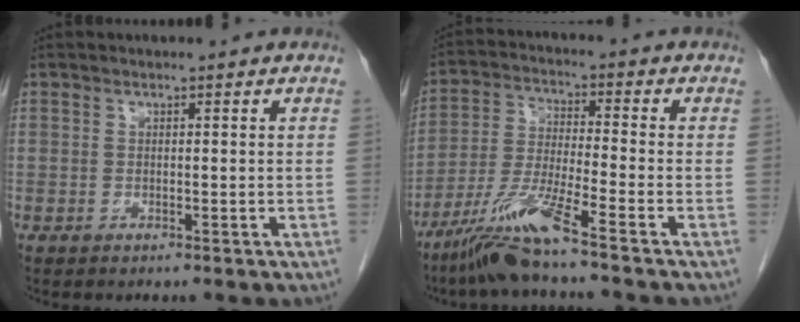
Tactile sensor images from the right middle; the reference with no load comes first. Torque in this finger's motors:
{"motor_torque": [1.13, -0.93, 0.33, 0.15]}